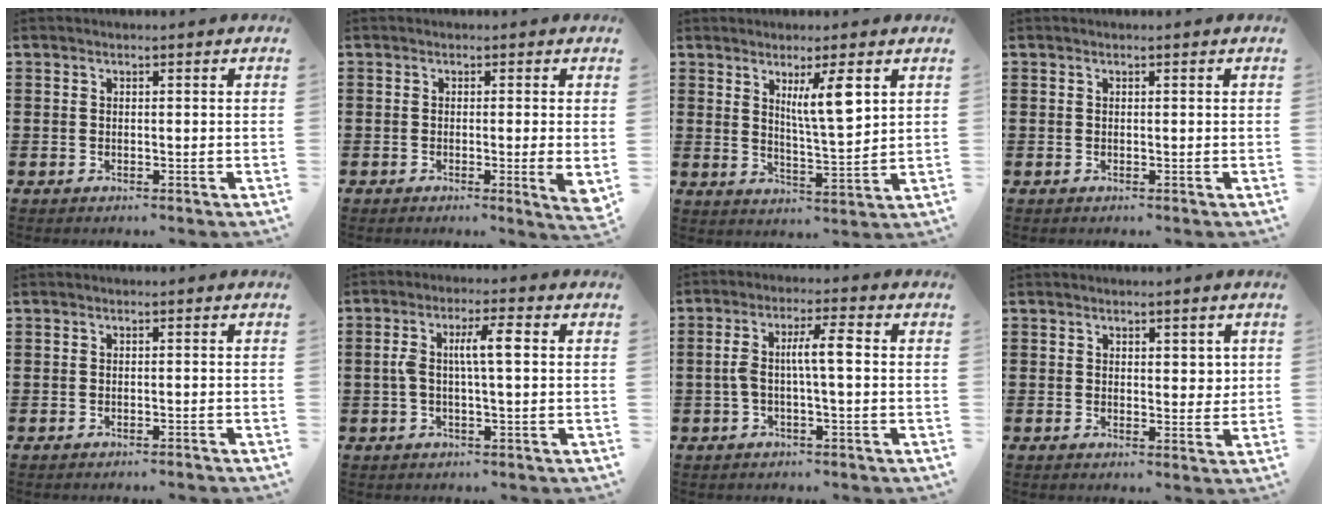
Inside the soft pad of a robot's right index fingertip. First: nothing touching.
{"total": 1.2, "force": [-0.3, 0.1, 1.2], "torque": [-0.021, -0.005, -0.004]}
{"total": 6.4, "force": [3.0, 1.0, 5.6], "torque": [-0.100, -0.004, 0.045]}
{"total": 0.0}
{"total": 0.7, "force": [-0.6, -0.1, 0.1], "torque": [-0.004, -0.002, -0.013]}
{"total": 5.6, "force": [0.4, 1.0, 5.5], "torque": [-0.111, 0.003, -0.001]}
{"total": 5.5, "force": [-0.2, 1.0, 5.4], "torque": [-0.109, 0.002, -0.010]}
{"total": 2.3, "force": [1.2, 1.4, 1.4], "torque": [-0.006, -0.003, 0.017]}